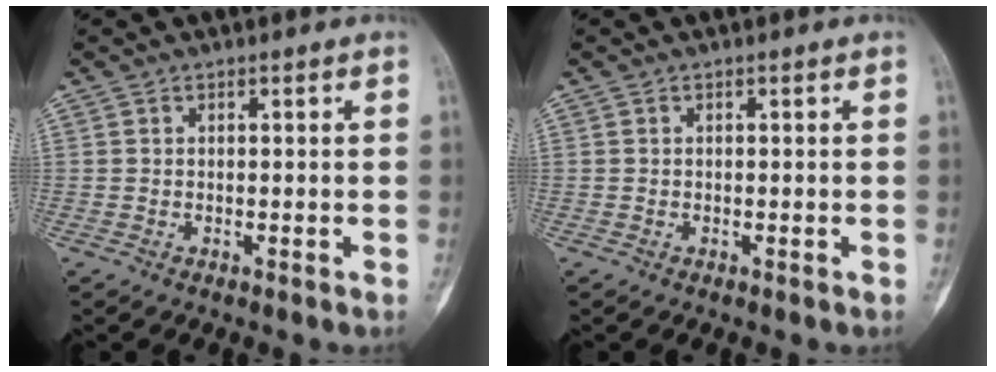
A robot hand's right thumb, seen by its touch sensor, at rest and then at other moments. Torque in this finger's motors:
{"motor_torque": [0.27, 0.19, 0.14, 0.03, 0.02]}